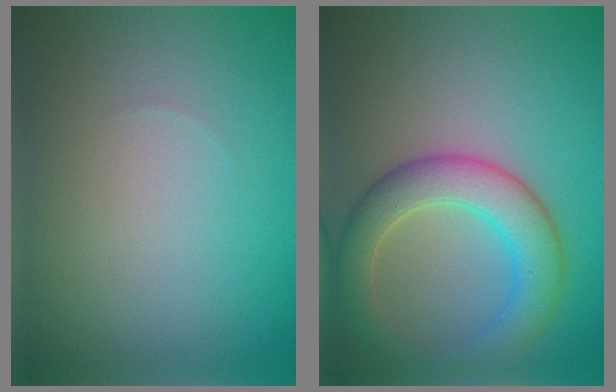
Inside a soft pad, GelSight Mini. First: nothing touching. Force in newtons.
{"total": 5.6, "press": 5.6, "slide": 0.2}